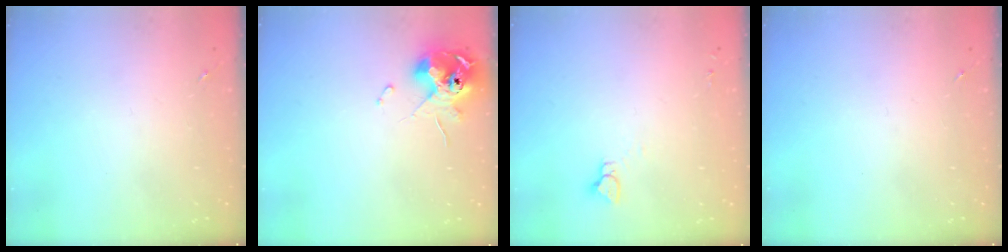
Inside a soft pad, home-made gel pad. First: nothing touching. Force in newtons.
{"total": 10.8, "press": 10.7, "slide": 1.7}
{"total": 3.2, "press": 3.2, "slide": 0.2}
{"total": 0.0}